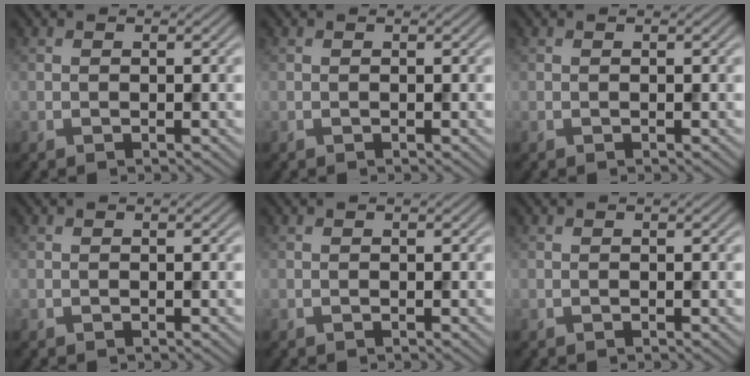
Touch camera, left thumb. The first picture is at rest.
{"total": 0.0}
{"total": 0.0}
{"total": 0.0}
{"total": 0.0}
{"total": 0.0}